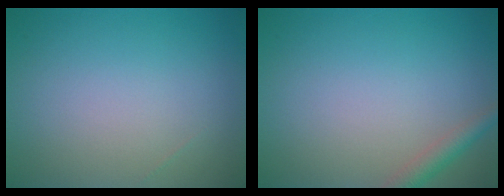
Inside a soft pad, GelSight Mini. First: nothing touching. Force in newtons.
{"total": 1.9, "press": 1.9, "slide": 0.1}